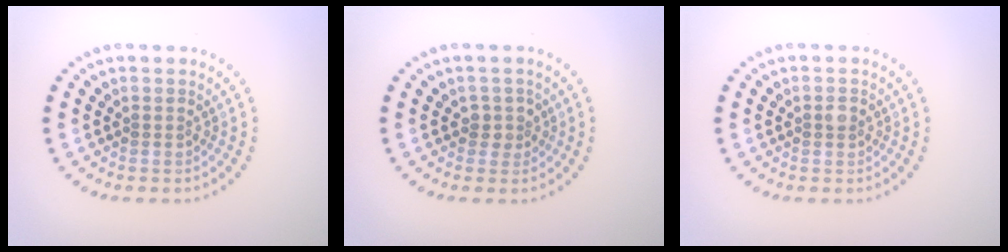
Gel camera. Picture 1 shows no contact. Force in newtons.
{"total": 1.6, "press": 1.3, "slide": 0.9}
{"total": 0.9, "press": 0.9, "slide": 0.0}